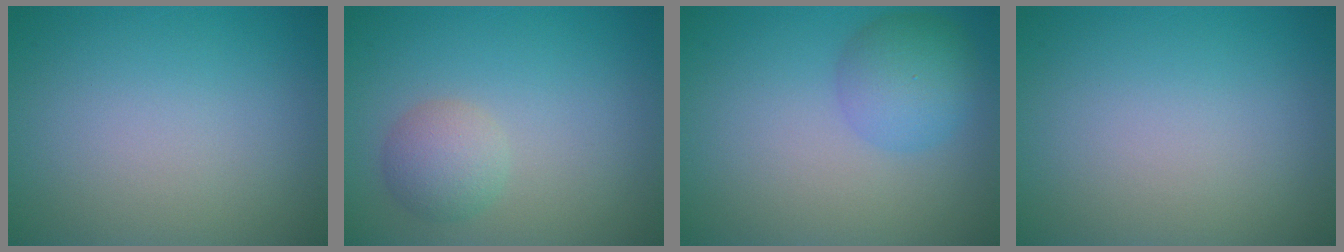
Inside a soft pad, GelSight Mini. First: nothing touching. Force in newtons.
{"total": 1.9, "press": 1.9, "slide": 0.1}
{"total": 3.8, "press": 3.8, "slide": 0.1}
{"total": 0.0}